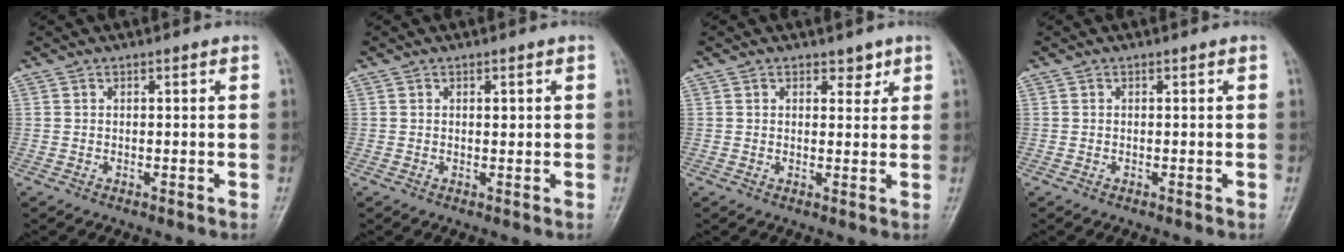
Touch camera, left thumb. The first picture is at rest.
{"total": 0.7, "force": [0.2, 0.3, 0.5], "torque": [-0.008, -0.001, 0.004]}
{"total": 2.4, "force": [1.6, 1.5, 1.0], "torque": [0.006, -0.008, 0.020]}
{"total": 0.0}